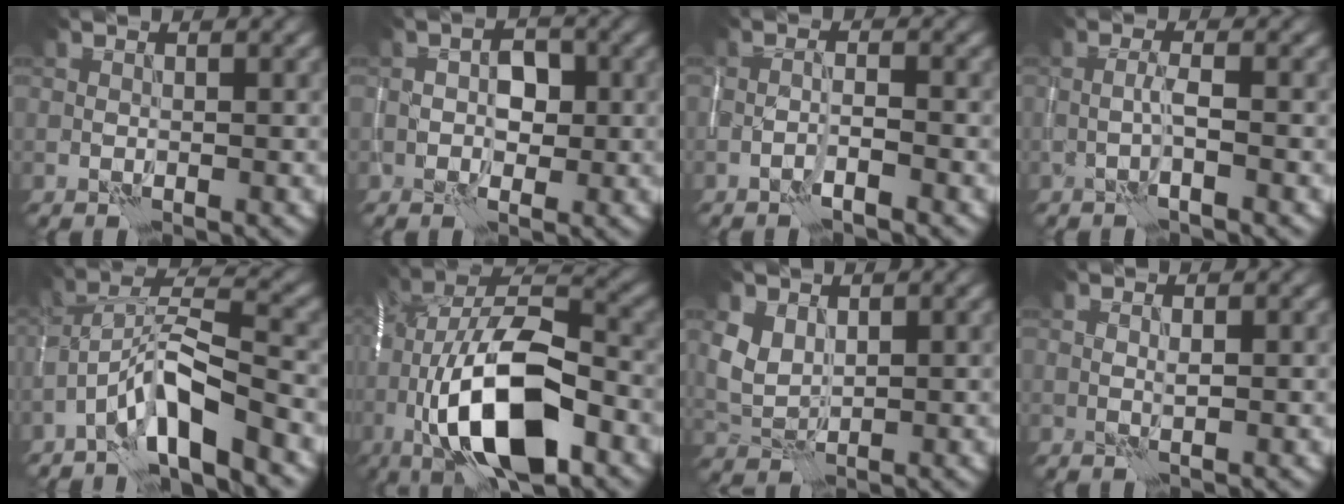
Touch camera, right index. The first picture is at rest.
{"total": 2.2, "force": [0.0, 1.4, 1.6], "torque": [-0.022, 0.003, -0.001]}
{"total": 1.3, "force": [-0.9, -0.4, 0.8], "torque": [-0.018, 0.005, -0.021]}
{"total": 1.3, "force": [-0.4, -0.6, 1.1], "torque": [-0.023, 0.008, -0.011]}
{"total": 6.6, "force": [-4.2, 1.1, 5.1], "torque": [-0.090, 0.011, -0.081]}
{"total": 14.2, "force": [-4.6, 5.3, 12.4], "torque": [-0.211, 0.017, -0.086]}
{"total": 2.7, "force": [2.0, 1.4, 1.0], "torque": [-0.033, -0.004, 0.043]}
{"total": 1.0, "force": [0.7, -0.7, -0.2], "torque": [0.000, -0.002, 0.016]}